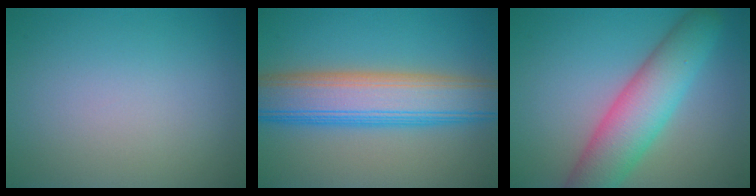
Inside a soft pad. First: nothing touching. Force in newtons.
{"total": 9.2, "press": 9.2, "slide": 0.3}
{"total": 7.3, "press": 7.3, "slide": 0.3}